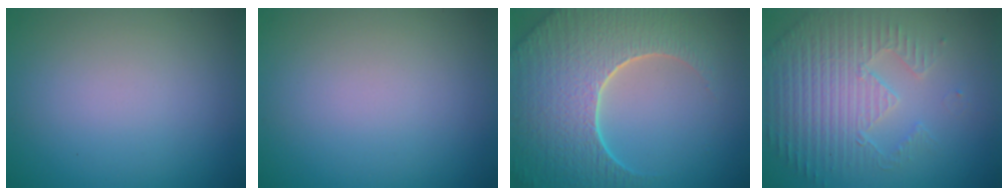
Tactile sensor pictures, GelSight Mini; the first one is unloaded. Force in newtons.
{"total": 0.0}
{"total": 9.0, "press": 6.2, "slide": 6.5}
{"total": 4.4, "press": 4.2, "slide": 1.4}